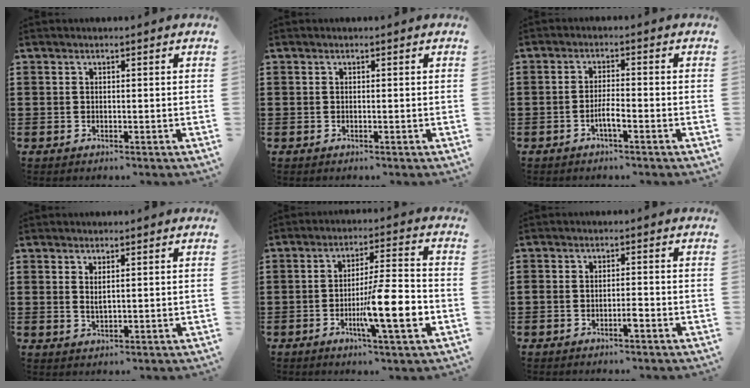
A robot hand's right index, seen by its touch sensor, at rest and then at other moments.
{"total": 0.0}
{"total": 3.0, "force": [-1.5, 0.4, 2.5], "torque": [-0.052, 0.000, -0.030]}
{"total": 1.7, "force": [0.9, 0.4, 1.4], "torque": [-0.029, 0.002, 0.016]}
{"total": 11.3, "force": [-3.4, 1.5, 10.6], "torque": [-0.177, -0.008, -0.061]}
{"total": 2.1, "force": [-1.3, 0.3, 1.6], "torque": [-0.029, 0.000, -0.023]}